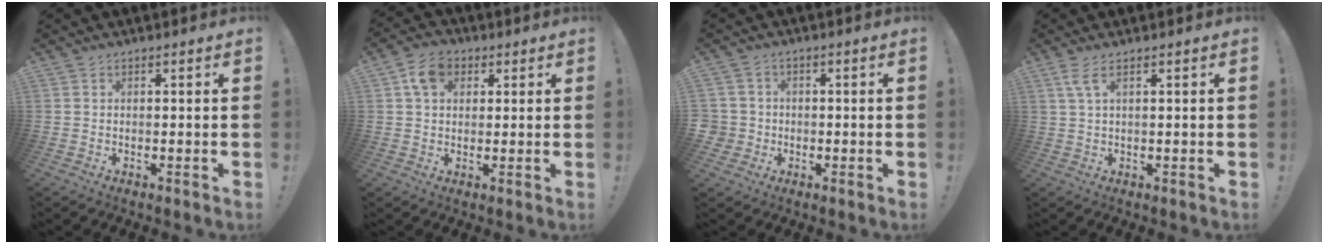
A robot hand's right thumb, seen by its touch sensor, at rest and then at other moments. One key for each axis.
{"total": 7.8, "fx": 2.9, "fy": 5.6, "fz": 4.5, "tx": -0.074, "ty": 0.005, "tz": 0.057}
{"total": 4.2, "fx": -0.3, "fy": 4.1, "fz": 1.0, "tx": -0.033, "ty": 0.008, "tz": -0.003}
{"total": 3.5, "fx": 1.6, "fy": 0.9, "fz": 3.0, "tx": -0.069, "ty": 0.003, "tz": 0.030}